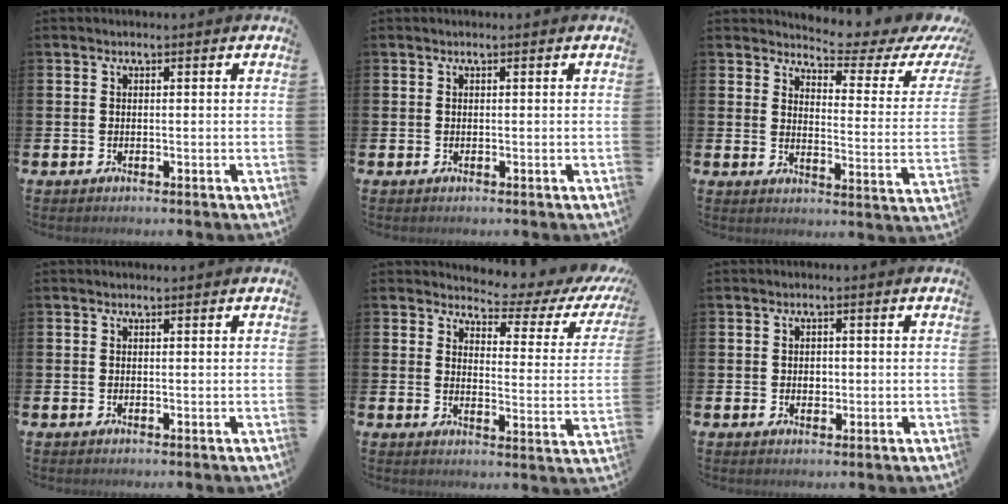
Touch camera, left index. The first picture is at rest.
{"total": 0.0}
{"total": 4.6, "force": [4.2, 0.9, 1.5], "torque": [-0.035, -0.040, 0.062]}
{"total": 0.0}
{"total": 3.8, "force": [3.5, 1.2, 1.0], "torque": [-0.023, -0.039, 0.049]}
{"total": 1.2, "force": [0.1, 1.0, 0.6], "torque": [0.004, 0.002, -0.003]}